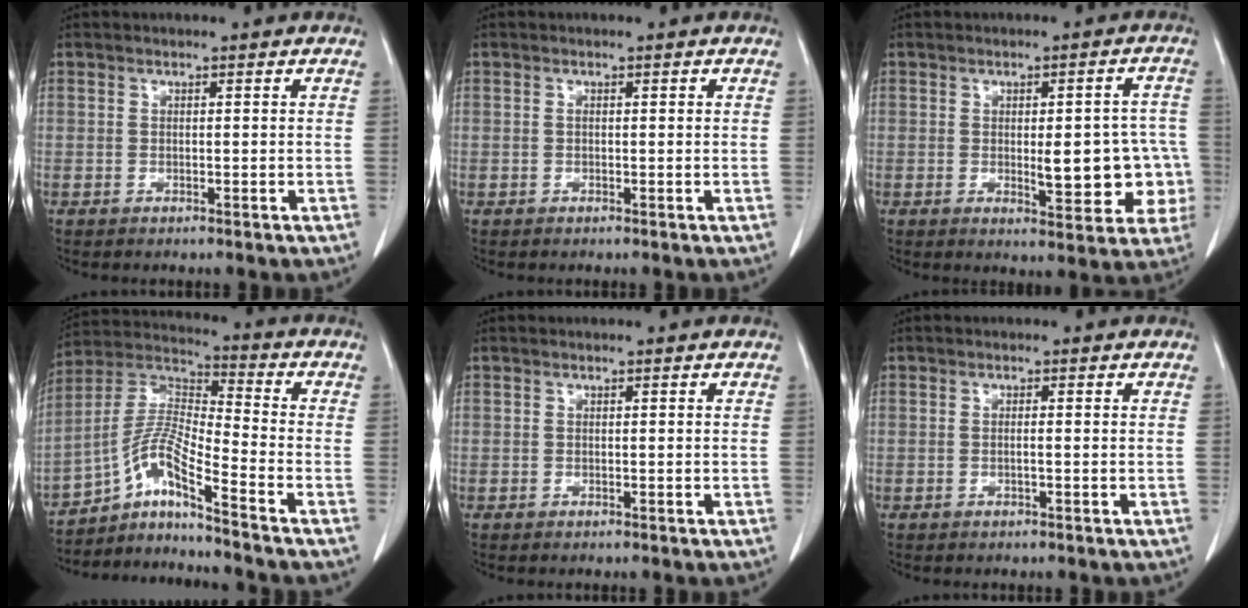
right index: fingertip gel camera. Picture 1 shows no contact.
{"total": 0.7, "force": [0.1, 0.2, 0.7], "torque": [-0.015, 0.006, 0.004]}
{"total": 10.1, "force": [-1.4, 3.5, 9.4], "torque": [-0.106, 0.013, -0.009]}
{"total": 10.0, "force": [-6.9, -0.9, 7.1], "torque": [-0.153, 0.012, -0.129]}
{"total": 0.0}
{"total": 0.8, "force": [-0.1, -0.1, 0.8], "torque": [-0.015, 0.000, -0.002]}